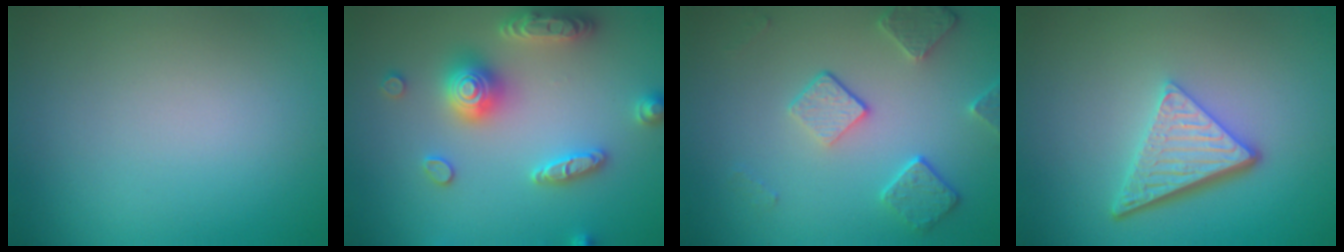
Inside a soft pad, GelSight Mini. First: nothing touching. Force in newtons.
{"total": 5.4, "press": 5.3, "slide": 0.9}
{"total": 4.0, "press": 3.1, "slide": 2.6}
{"total": 4.9, "press": 3.5, "slide": 3.5}